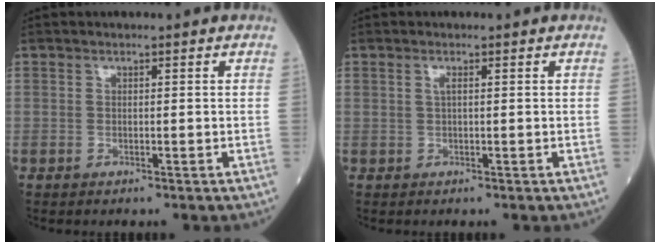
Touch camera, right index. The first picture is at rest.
{"total": 0.9, "force": [0.3, 0.2, 0.8], "torque": [-0.019, 0.003, 0.005]}